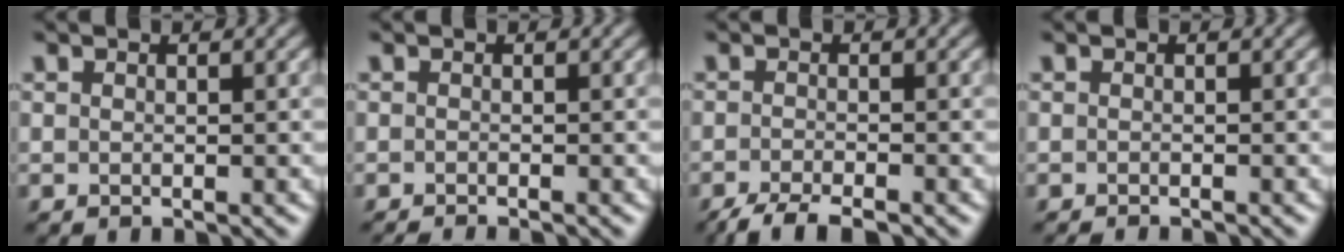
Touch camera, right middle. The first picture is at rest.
{"total": 1.4, "force": [-1.1, 0.2, 0.8], "torque": [-0.002, -0.004, -0.020]}
{"total": 3.6, "force": [-2.9, 0.7, 2.1], "torque": [-0.039, -0.007, -0.057]}
{"total": 1.3, "force": [-1.2, 0.2, 0.5], "torque": [0.004, -0.003, -0.016]}